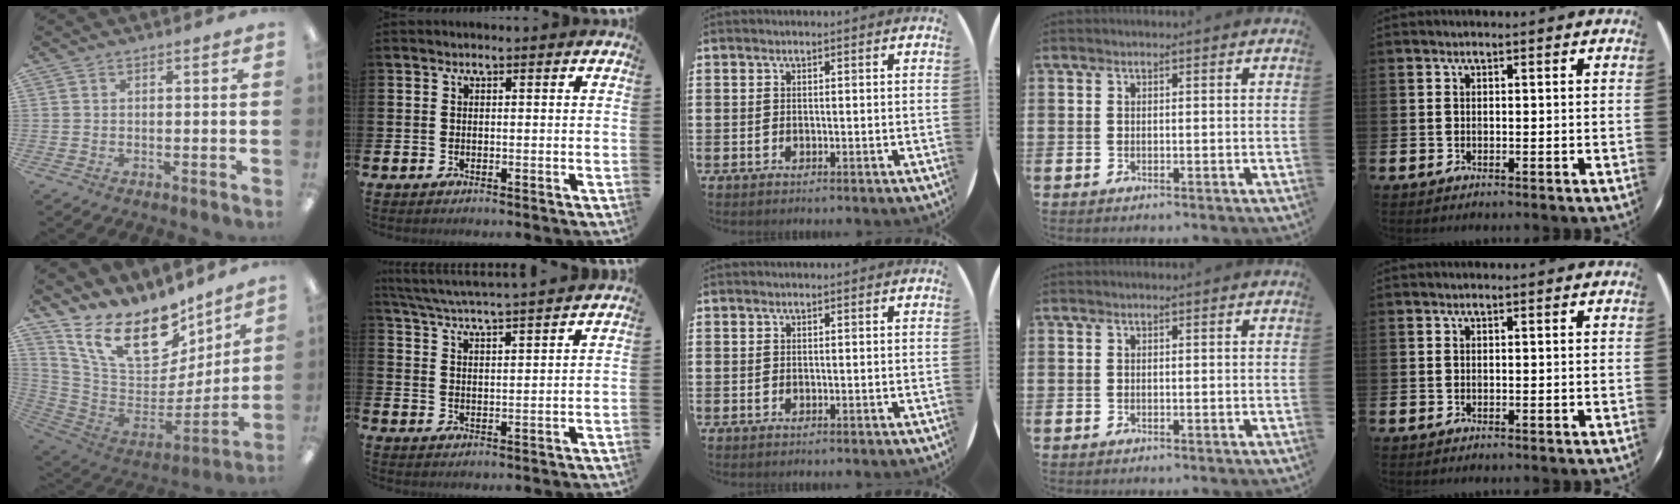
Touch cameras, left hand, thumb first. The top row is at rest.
{"thumb": {"total": 20.7, "force": [13.9, 9.6, 12.0], "torque": [-0.220, -0.101, 0.248]}, "index": {"total": 5.3, "force": [5.2, -0.5, 1.1], "torque": [-0.044, -0.036, 0.090]}}